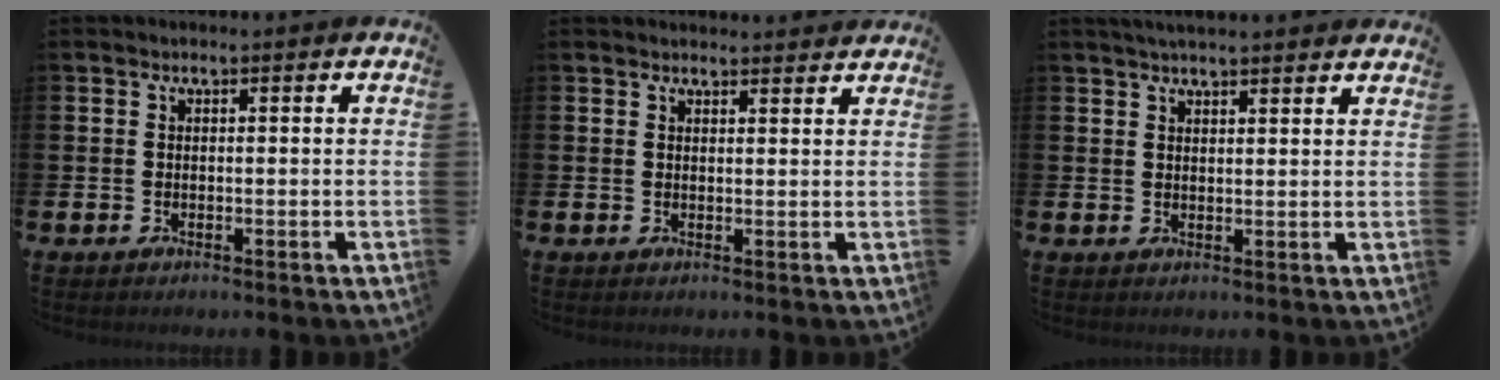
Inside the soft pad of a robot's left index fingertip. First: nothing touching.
{"total": 1.9, "force": [1.9, 0.1, -0.1], "torque": [0.013, -0.014, 0.032]}
{"total": 3.0, "force": [2.9, -0.1, 0.6], "torque": [-0.015, -0.009, 0.053]}